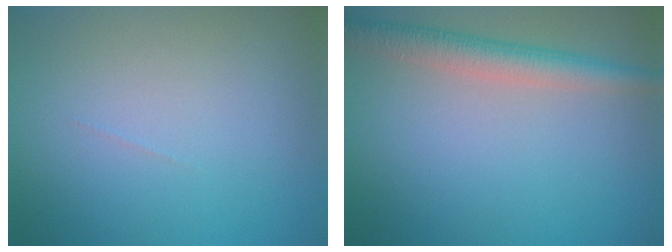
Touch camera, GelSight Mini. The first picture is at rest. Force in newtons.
{"total": 3.7, "press": 3.7, "slide": 0.2}